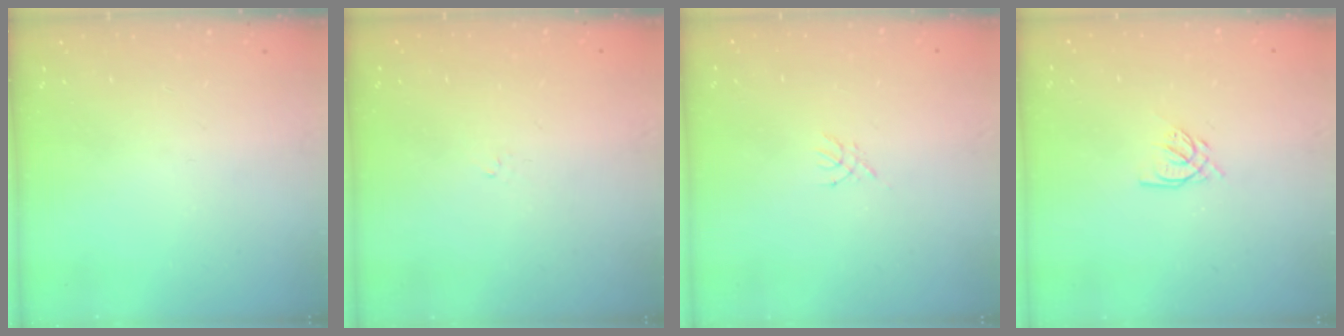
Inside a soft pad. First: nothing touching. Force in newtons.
{"total": 1.2, "press": 1.2, "slide": 0.4}
{"total": 1.4, "press": 1.4, "slide": 0.3}
{"total": 4.2, "press": 4.1, "slide": 0.4}